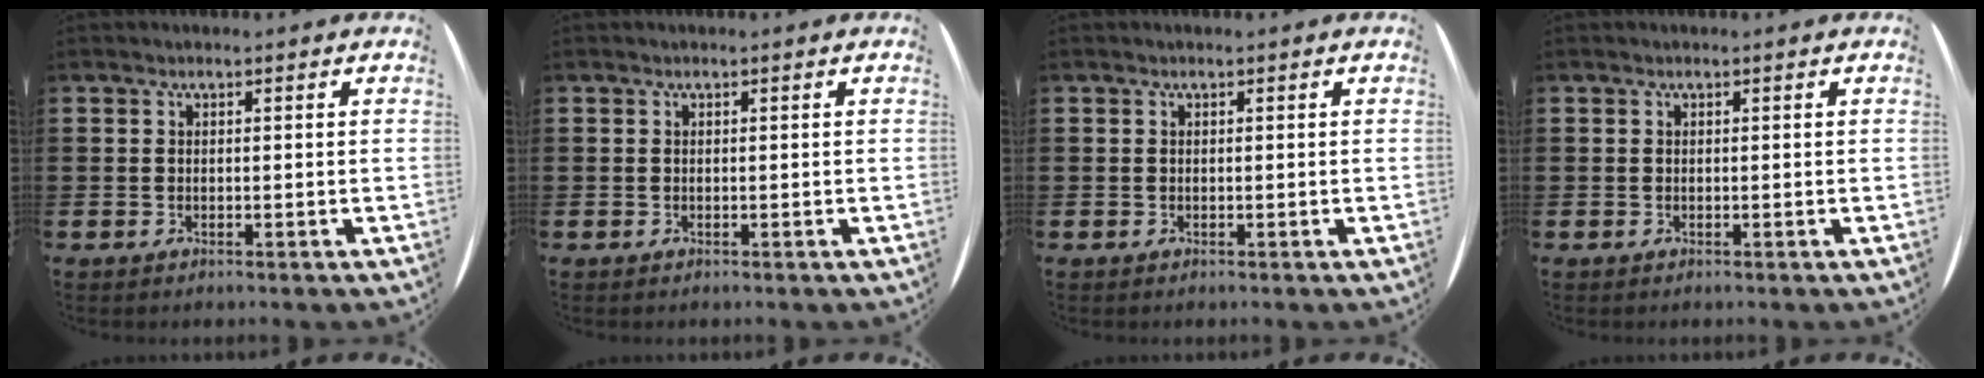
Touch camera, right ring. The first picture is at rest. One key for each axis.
{"total": 0.0}
{"total": 0.0}
{"total": 0.0}